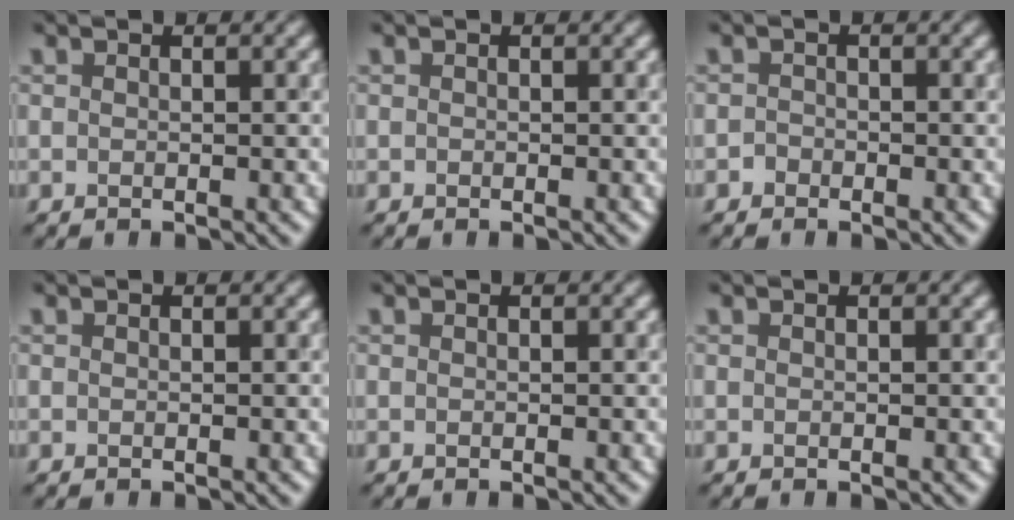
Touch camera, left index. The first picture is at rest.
{"total": 0.0}
{"total": 0.6, "force": [-0.4, 0.4, -0.1], "torque": [0.005, 0.003, -0.009]}
{"total": 0.0}
{"total": 0.0}
{"total": 0.0}